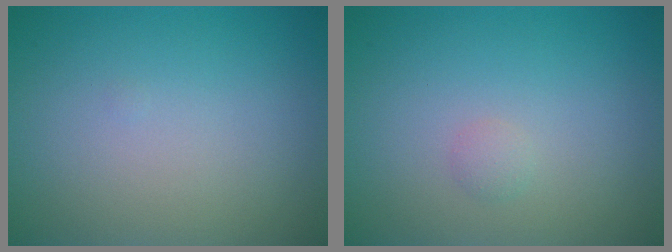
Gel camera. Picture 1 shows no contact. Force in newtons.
{"total": 0.6, "press": 0.6, "slide": 0.1}